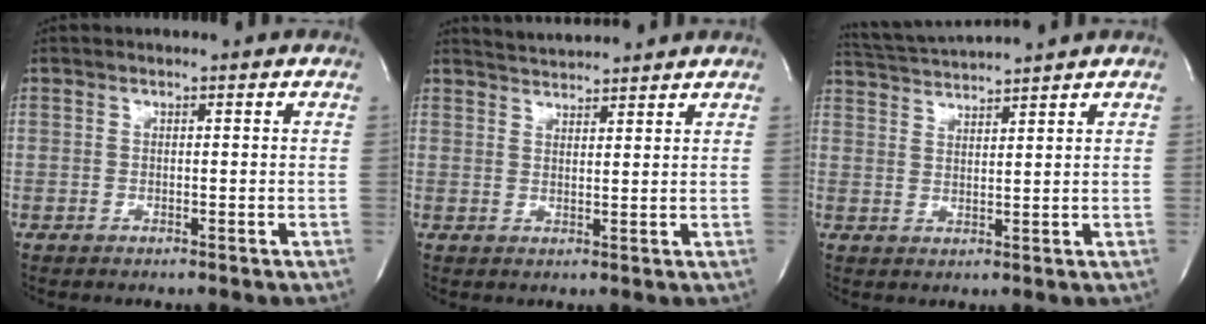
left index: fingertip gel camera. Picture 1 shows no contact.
{"total": 4.8, "force": [4.8, -0.2, 0.5], "torque": [-0.018, 0.022, 0.078]}
{"total": 7.0, "force": [6.6, -1.6, 1.4], "torque": [-0.035, 0.013, 0.118]}